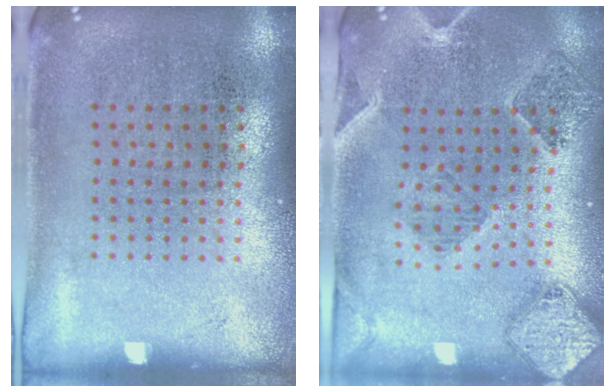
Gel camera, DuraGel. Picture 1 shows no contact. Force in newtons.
{"total": 1.4, "press": 1.4, "slide": 0.3}